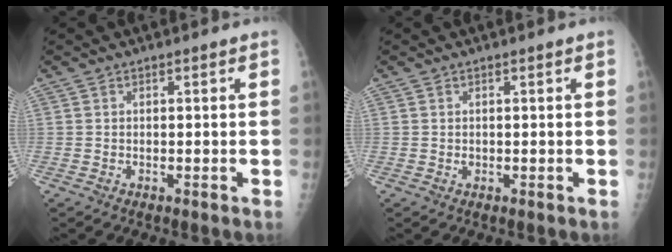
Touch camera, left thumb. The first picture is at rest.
{"total": 0.7, "force": [0.2, 0.6, 0.3], "torque": [-0.001, 0.000, 0.003]}